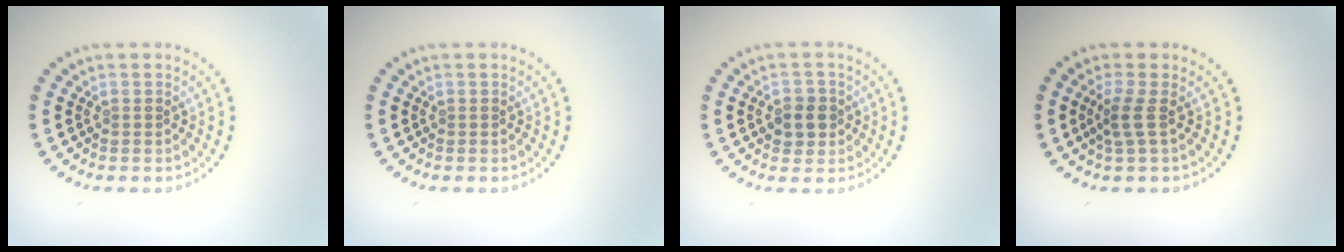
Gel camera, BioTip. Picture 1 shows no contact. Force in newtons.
{"total": 0.0}
{"total": 2.4, "press": 2.3, "slide": 0.7}
{"total": 1.8, "press": 1.2, "slide": 1.3}